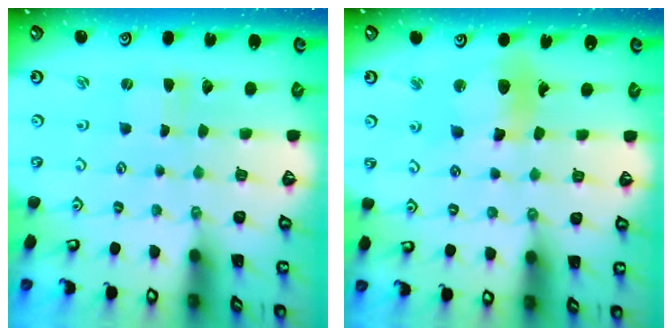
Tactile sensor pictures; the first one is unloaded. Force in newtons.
{"total": 12.0, "press": 11.9, "slide": 1.6}